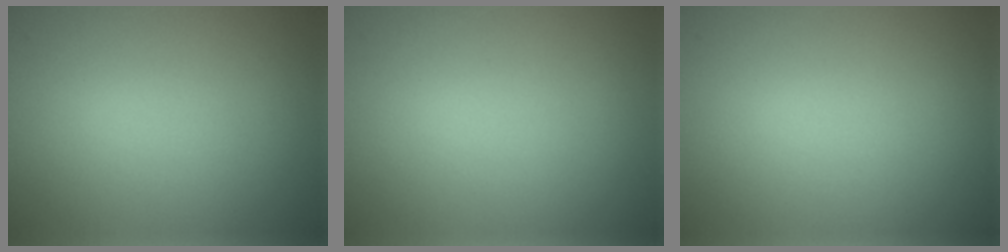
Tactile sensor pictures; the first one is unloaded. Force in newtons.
{"total": 0.0}
{"total": 0.0}